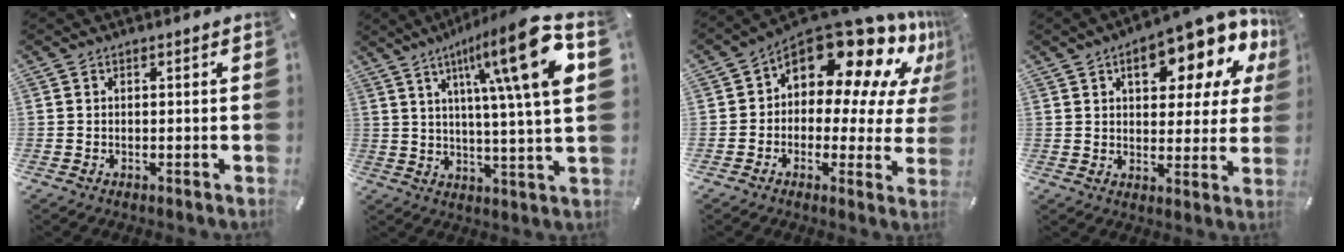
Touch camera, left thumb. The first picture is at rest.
{"total": 20.5, "force": [7.8, 2.8, 18.8], "torque": [-0.300, -0.036, 0.099]}
{"total": 16.8, "force": [10.9, 8.5, 9.4], "torque": [-0.136, -0.099, 0.184]}
{"total": 15.5, "force": [8.8, 6.8, 10.7], "torque": [-0.142, -0.057, 0.143]}